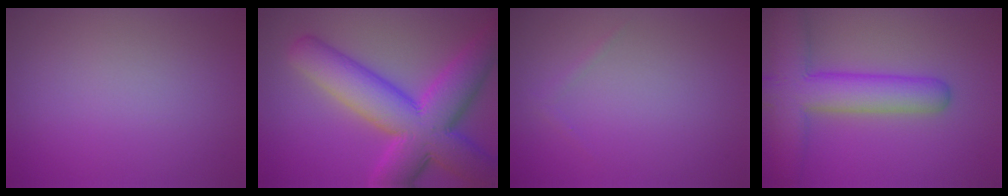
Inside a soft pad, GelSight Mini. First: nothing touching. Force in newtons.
{"total": 11.7, "press": 11.7, "slide": 0.3}
{"total": 0.5, "press": 0.5, "slide": 0.0}
{"total": 8.0, "press": 8.0, "slide": 0.5}